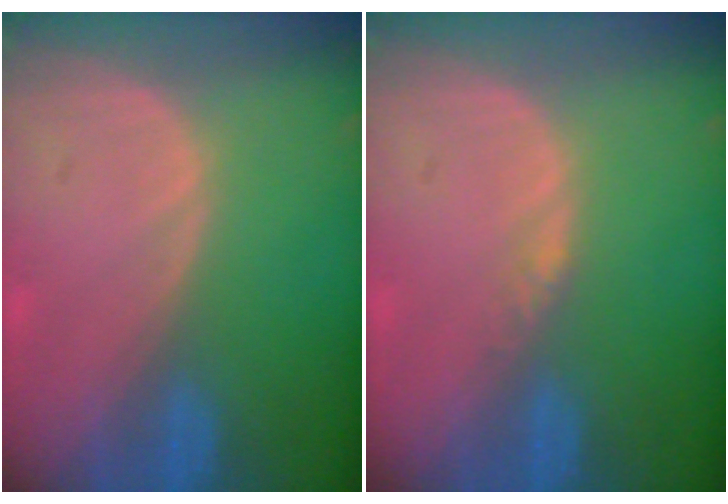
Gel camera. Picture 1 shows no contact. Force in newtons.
{"total": 1.0, "press": 0.8, "slide": 0.6}